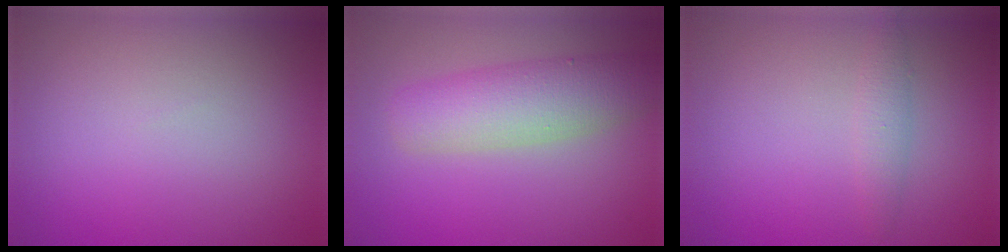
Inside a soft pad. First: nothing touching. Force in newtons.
{"total": 5.5, "press": 5.5, "slide": 0.3}
{"total": 1.4, "press": 1.4, "slide": 0.0}